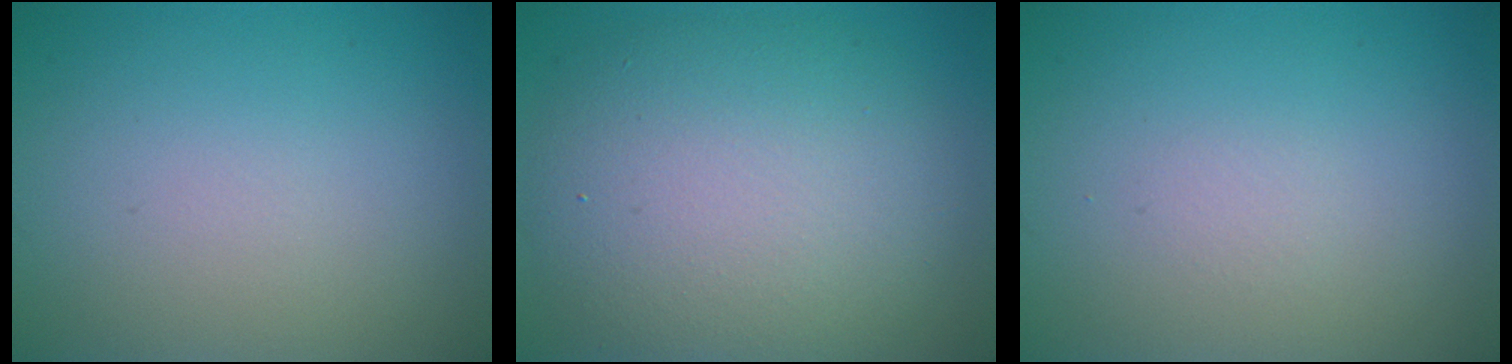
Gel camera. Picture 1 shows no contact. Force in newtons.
{"total": 9.3, "press": 9.3, "slide": 0.5}
{"total": 0.5, "press": 0.5, "slide": 0.1}